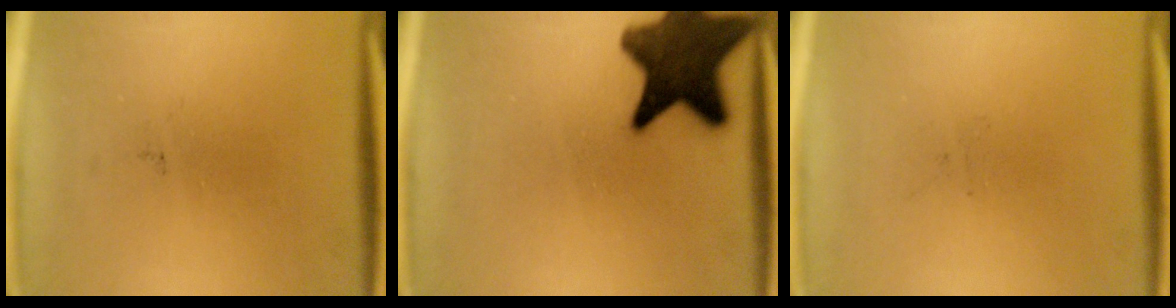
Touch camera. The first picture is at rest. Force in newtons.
{"total": 14.4}
{"total": 0.0}